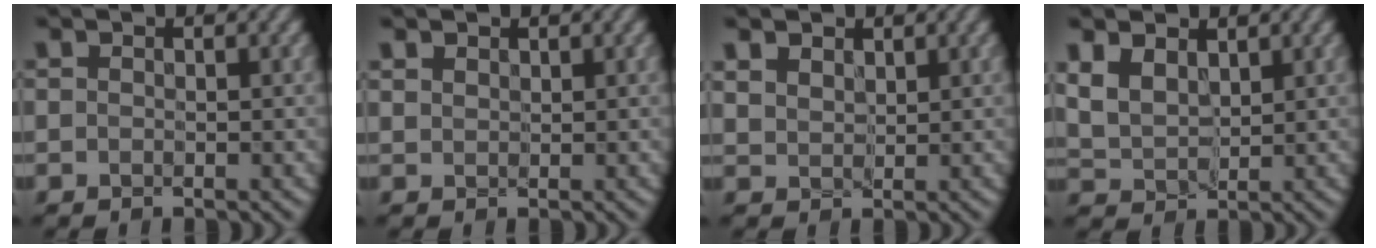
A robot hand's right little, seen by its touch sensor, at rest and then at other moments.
{"total": 1.5, "force": [1.0, 0.9, 0.4], "torque": [-0.016, -0.002, 0.027]}
{"total": 3.4, "force": [2.1, 2.2, 1.5], "torque": [-0.051, 0.004, 0.038]}
{"total": 4.9, "force": [2.4, 3.2, 2.9], "torque": [-0.086, 0.006, 0.045]}